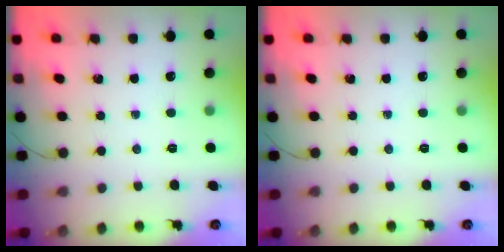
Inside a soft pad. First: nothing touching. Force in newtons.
{"total": 0.0}